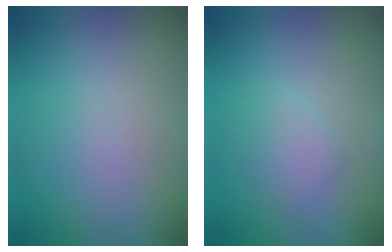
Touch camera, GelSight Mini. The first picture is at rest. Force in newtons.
{"total": 1.4, "press": 1.4, "slide": 0.1}